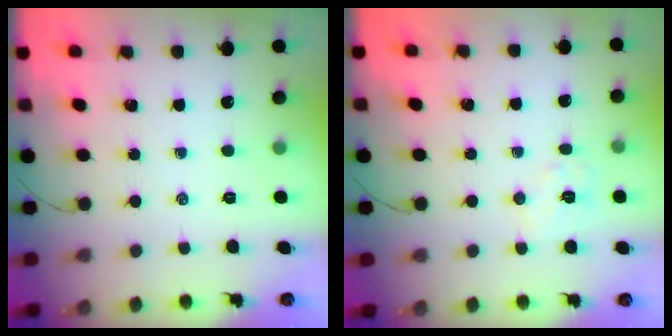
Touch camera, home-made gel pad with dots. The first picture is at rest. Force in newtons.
{"total": 5.6, "press": 5.6, "slide": 0.6}